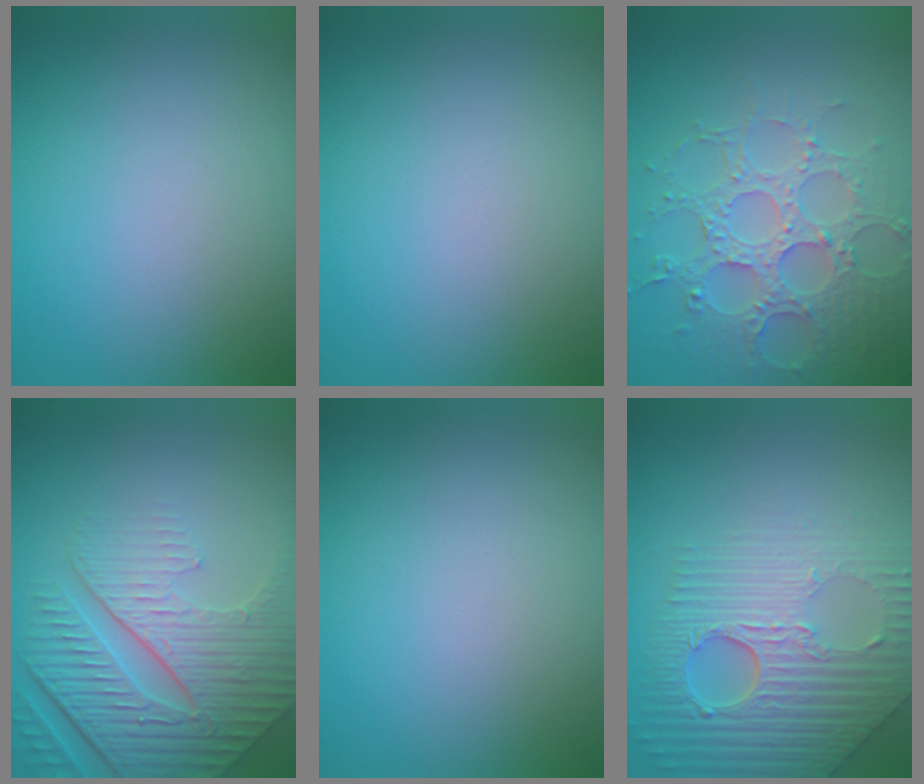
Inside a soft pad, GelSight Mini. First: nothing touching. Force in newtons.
{"total": 0.0}
{"total": 5.8, "press": 5.2, "slide": 2.5}
{"total": 8.9, "press": 6.2, "slide": 6.4}
{"total": 0.0}
{"total": 8.7, "press": 6.1, "slide": 6.2}